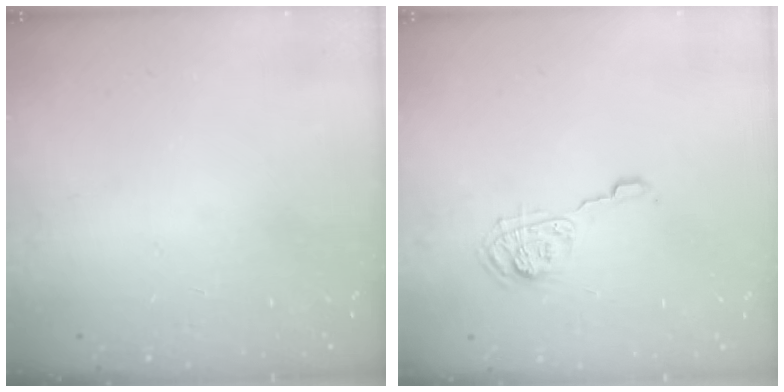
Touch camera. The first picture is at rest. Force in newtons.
{"total": 6.8, "press": 6.8, "slide": 0.6}